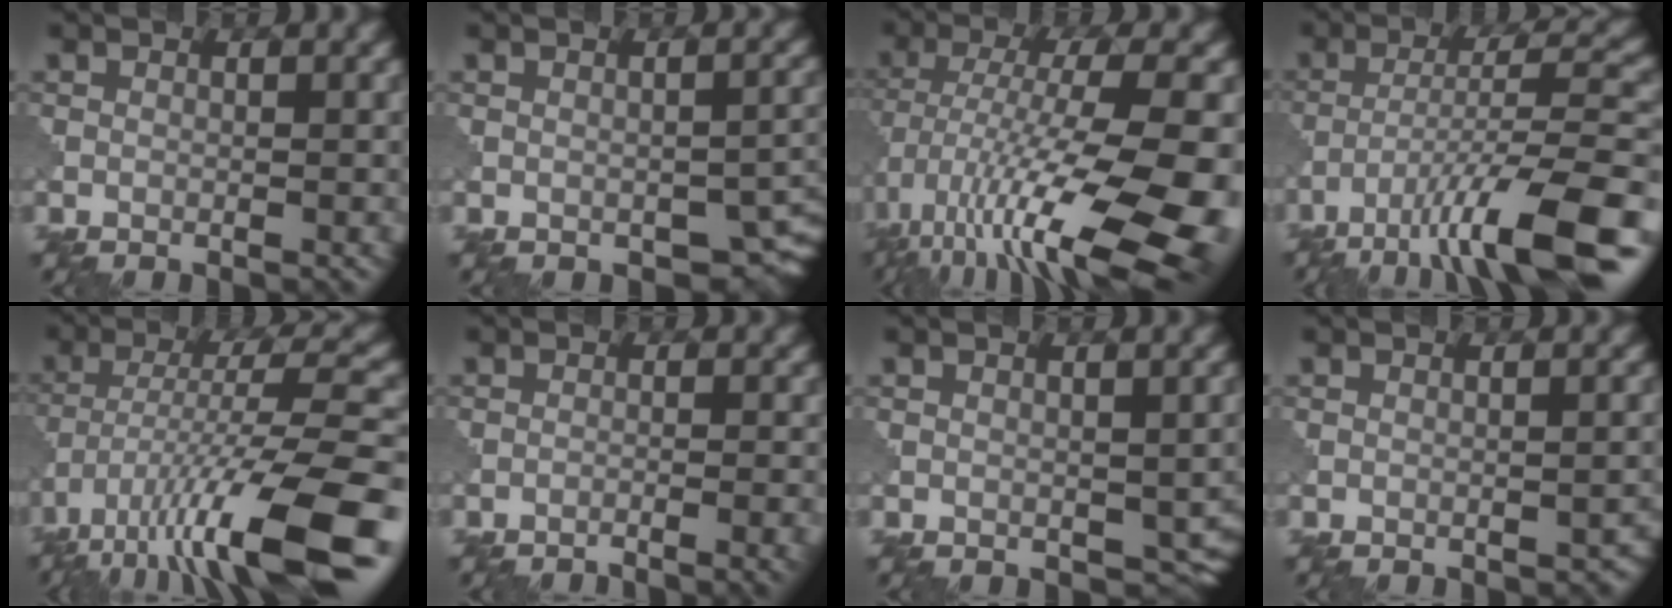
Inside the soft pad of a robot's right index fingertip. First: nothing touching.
{"total": 3.4, "force": [-1.5, 2.1, 2.2], "torque": [-0.017, -0.013, -0.010]}
{"total": 15.9, "force": [-6.8, 5.6, 13.2], "torque": [-0.226, -0.013, -0.101]}
{"total": 12.6, "force": [-7.6, 2.6, 9.7], "torque": [-0.155, 0.008, -0.125]}
{"total": 13.8, "force": [-7.6, 3.3, 11.0], "torque": [-0.200, 0.007, -0.127]}
{"total": 3.4, "force": [-2.5, 0.6, 2.2], "torque": [-0.029, 0.009, -0.045]}
{"total": 3.4, "force": [-0.3, 2.5, 2.3], "torque": [-0.030, -0.016, 0.003]}
{"total": 1.3, "force": [-1.0, 0.5, 0.5], "torque": [-0.005, 0.005, -0.008]}